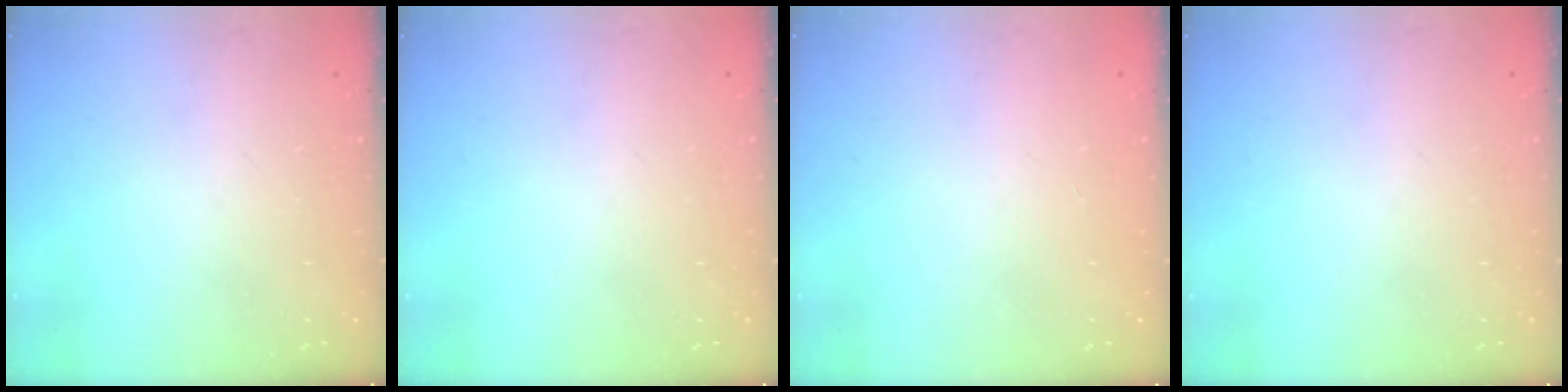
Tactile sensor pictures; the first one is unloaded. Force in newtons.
{"total": 0.0}
{"total": 2.4, "press": 2.3, "slide": 0.2}
{"total": 0.0}